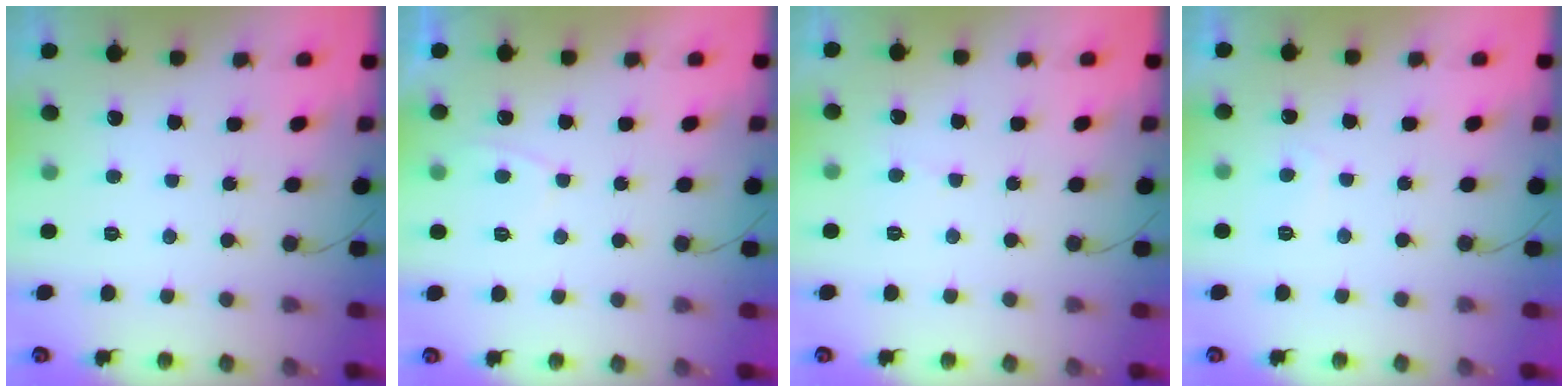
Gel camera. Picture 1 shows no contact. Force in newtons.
{"total": 2.1, "press": 2.0, "slide": 0.6}
{"total": 2.4, "press": 2.4, "slide": 0.4}
{"total": 0.6, "press": 0.3, "slide": 0.5}